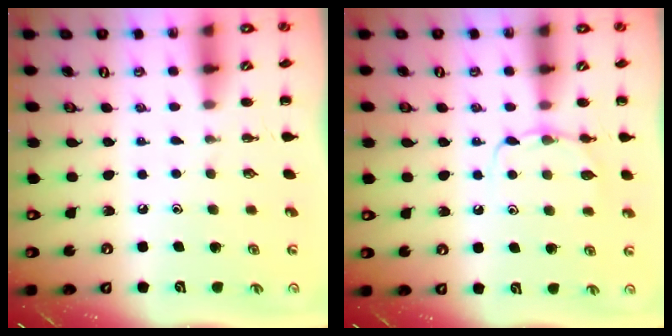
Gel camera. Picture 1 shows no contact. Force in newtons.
{"total": 7.4, "press": 7.2, "slide": 1.7}